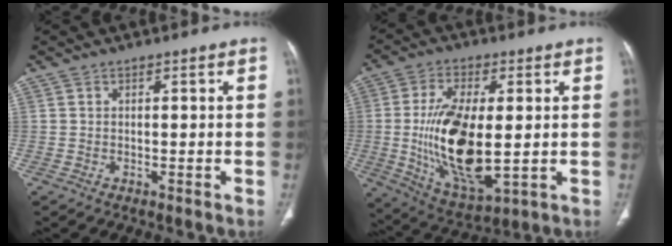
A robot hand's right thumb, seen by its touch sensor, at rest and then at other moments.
{"total": 18.6, "force": [-0.5, 8.2, 16.7], "torque": [-0.312, -0.020, 0.005]}